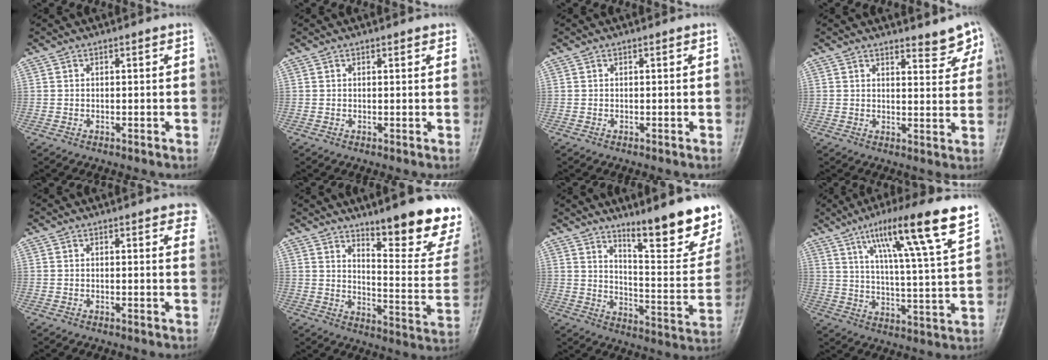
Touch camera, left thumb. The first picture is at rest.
{"total": 1.6, "force": [1.2, 0.6, 0.9], "torque": [-0.003, 0.000, 0.010]}
{"total": 0.0}
{"total": 5.1, "force": [4.3, 1.7, 2.1], "torque": [-0.004, -0.034, 0.046]}
{"total": 5.8, "force": [4.0, 1.9, 3.8], "torque": [-0.021, -0.007, 0.036]}
{"total": 18.7, "force": [12.9, 3.7, 13.0], "torque": [-0.138, -0.104, 0.184]}
{"total": 19.9, "force": [13.5, 3.8, 14.0], "torque": [-0.160, -0.096, 0.201]}
{"total": 17.6, "force": [10.5, 1.4, 14.0], "torque": [-0.213, -0.040, 0.165]}